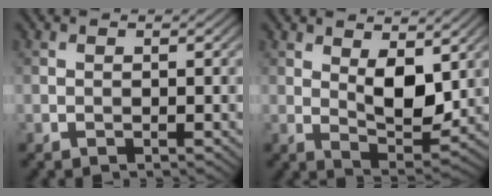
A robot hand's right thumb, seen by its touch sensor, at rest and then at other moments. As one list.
[{"total": 6.4, "force": [2.2, 3.1, 5.1], "torque": [-0.093, -0.009, 0.041]}]